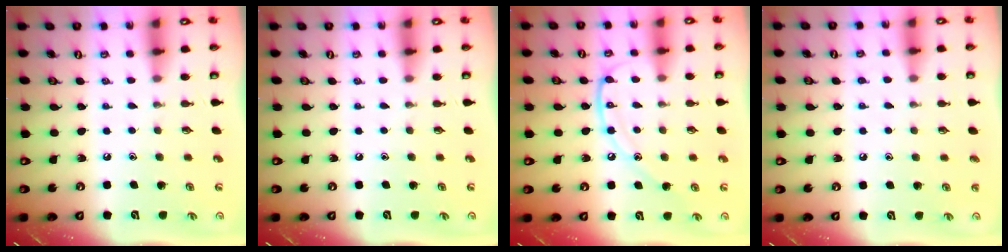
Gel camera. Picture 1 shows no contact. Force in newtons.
{"total": 0.0}
{"total": 12.5, "press": 12.4, "slide": 1.4}
{"total": 4.1, "press": 4.1, "slide": 0.5}